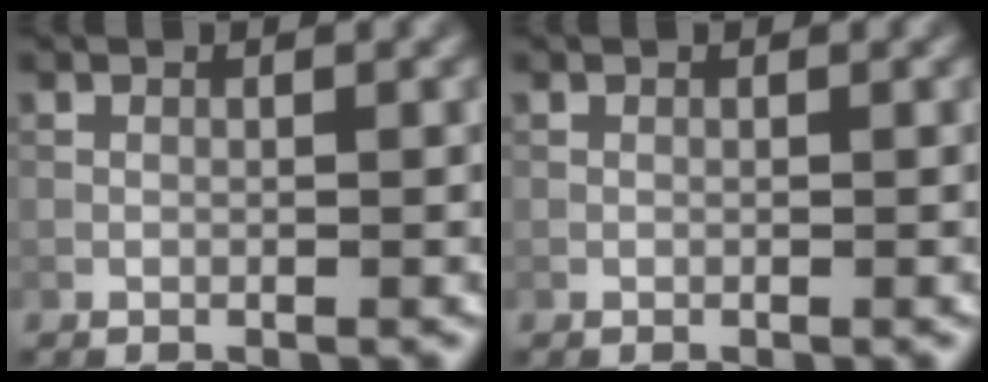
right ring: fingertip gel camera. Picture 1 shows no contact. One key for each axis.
{"total": 0.0}